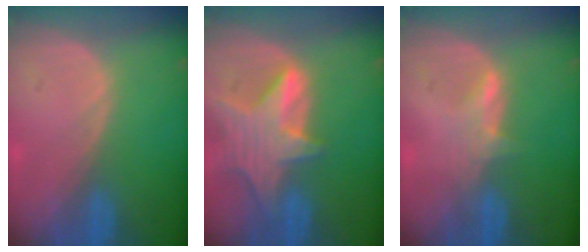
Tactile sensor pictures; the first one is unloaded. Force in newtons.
{"total": 8.3, "press": 7.4, "slide": 3.8}
{"total": 2.6, "press": 2.5, "slide": 0.3}